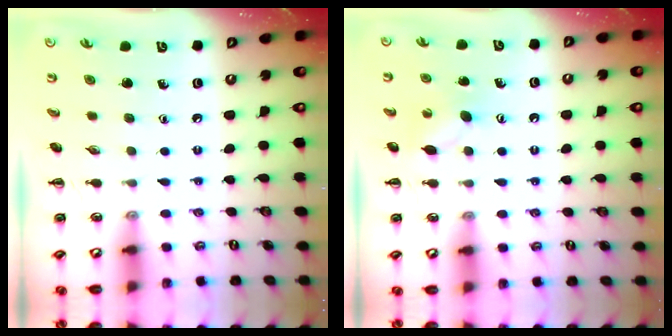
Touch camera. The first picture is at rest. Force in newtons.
{"total": 6.1, "press": 6.0, "slide": 1.1}